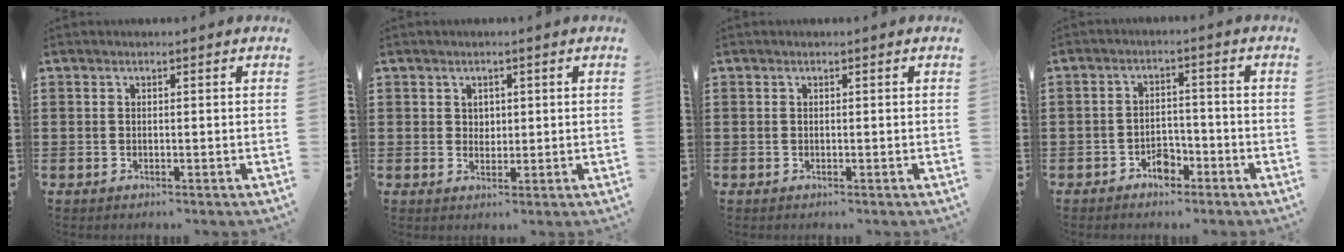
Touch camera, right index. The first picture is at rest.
{"total": 1.6, "force": [0.9, 1.3, 0.3], "torque": [-0.011, 0.006, 0.016]}
{"total": 0.0}
{"total": 3.5, "force": [-2.6, 1.8, 1.4], "torque": [-0.026, 0.008, -0.052]}